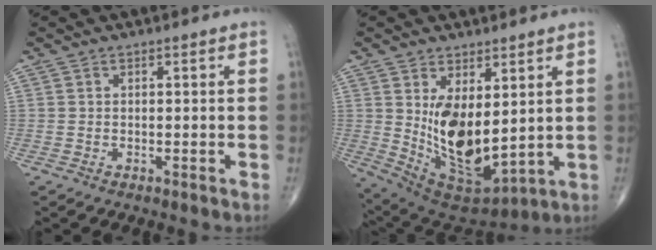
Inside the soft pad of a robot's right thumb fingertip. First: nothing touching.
{"total": 15.0, "force": [2.4, 7.6, 12.7], "torque": [-0.202, -0.036, 0.071]}